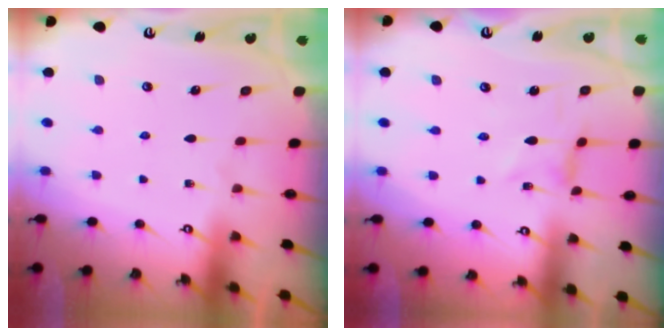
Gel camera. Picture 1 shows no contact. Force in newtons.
{"total": 0.0}